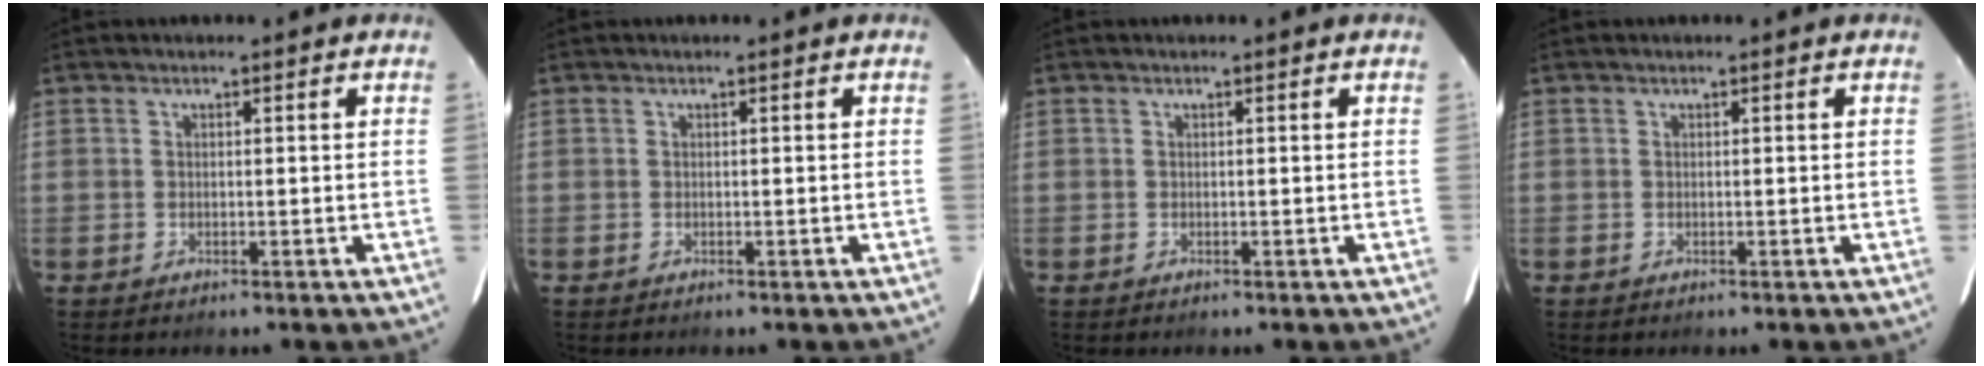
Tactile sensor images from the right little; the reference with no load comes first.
{"total": 0.0}
{"total": 0.0}
{"total": 0.0}